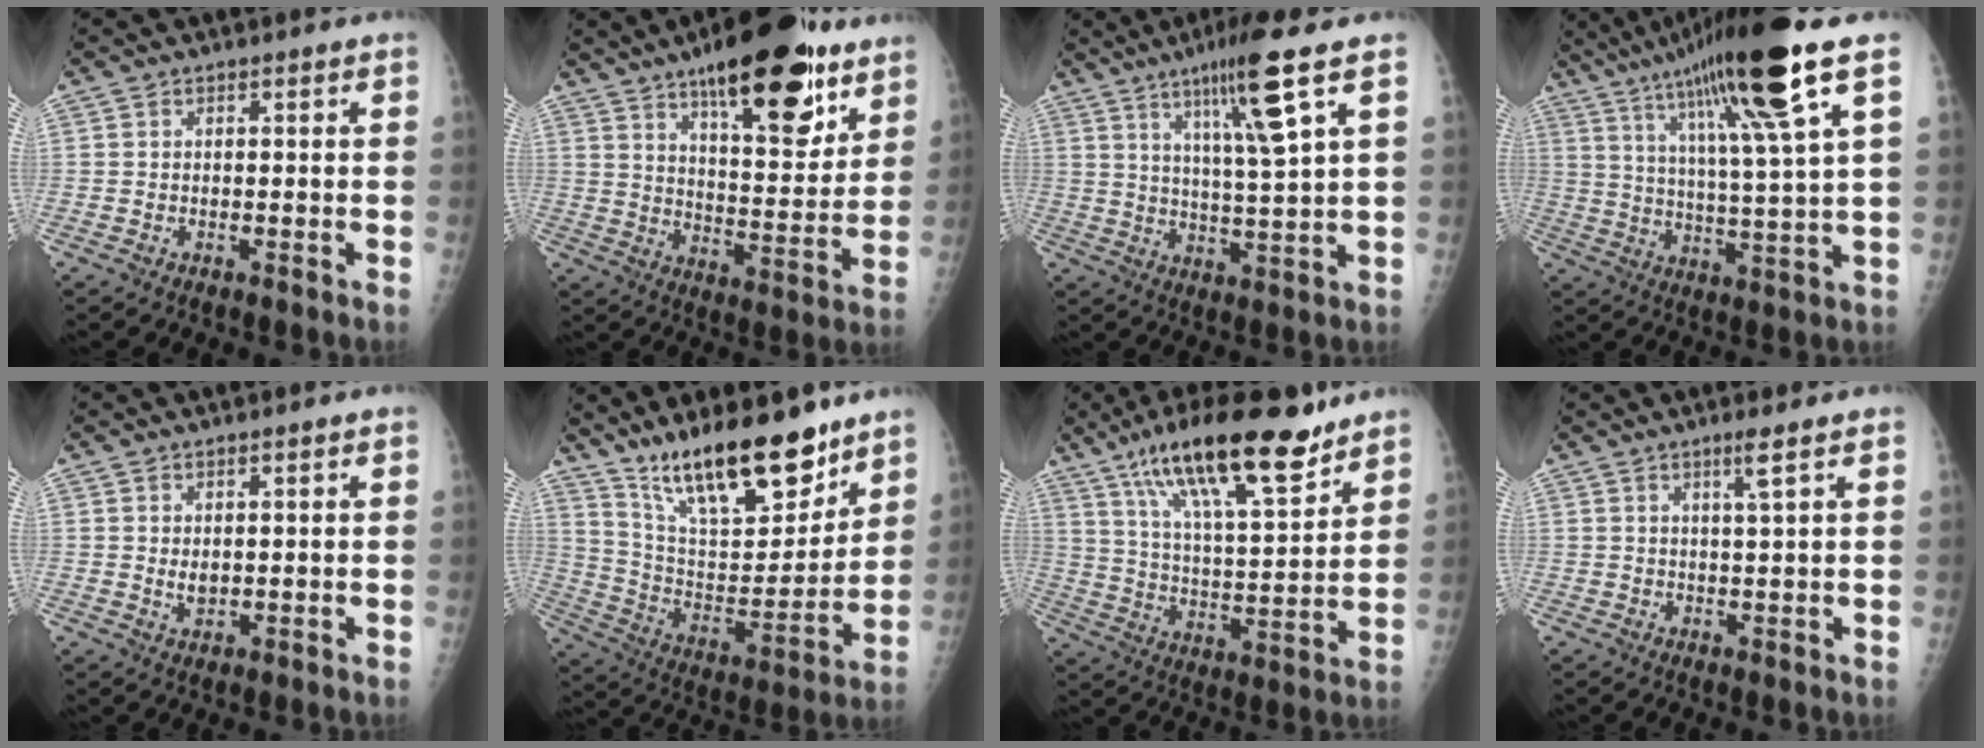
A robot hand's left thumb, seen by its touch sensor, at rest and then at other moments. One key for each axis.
{"total": 22.1, "fx": 13.5, "fy": 7.5, "fz": 15.8, "tx": -0.195, "ty": -0.065, "tz": 0.207}
{"total": 13.2, "fx": 7.0, "fy": 0.2, "fz": 11.2, "tx": -0.194, "ty": -0.035, "tz": 0.122}
{"total": 20.8, "fx": 11.3, "fy": 1.0, "fz": 17.5, "tx": -0.286, "ty": -0.029, "tz": 0.186}
{"total": 2.8, "fx": 1.0, "fy": 1.3, "fz": 2.3, "tx": -0.032, "ty": -0.012, "tz": 0.021}
{"total": 22.2, "fx": 16.3, "fy": 7.0, "fz": 13.4, "tx": -0.181, "ty": -0.085, "tz": 0.284}
{"total": 21.6, "fx": 14.7, "fy": 5.7, "fz": 14.8, "tx": -0.229, "ty": -0.057, "tz": 0.249}
{"total": 3.3, "fx": 1.9, "fy": -0.4, "fz": 2.7, "tx": -0.053, "ty": -0.015, "tz": 0.037}